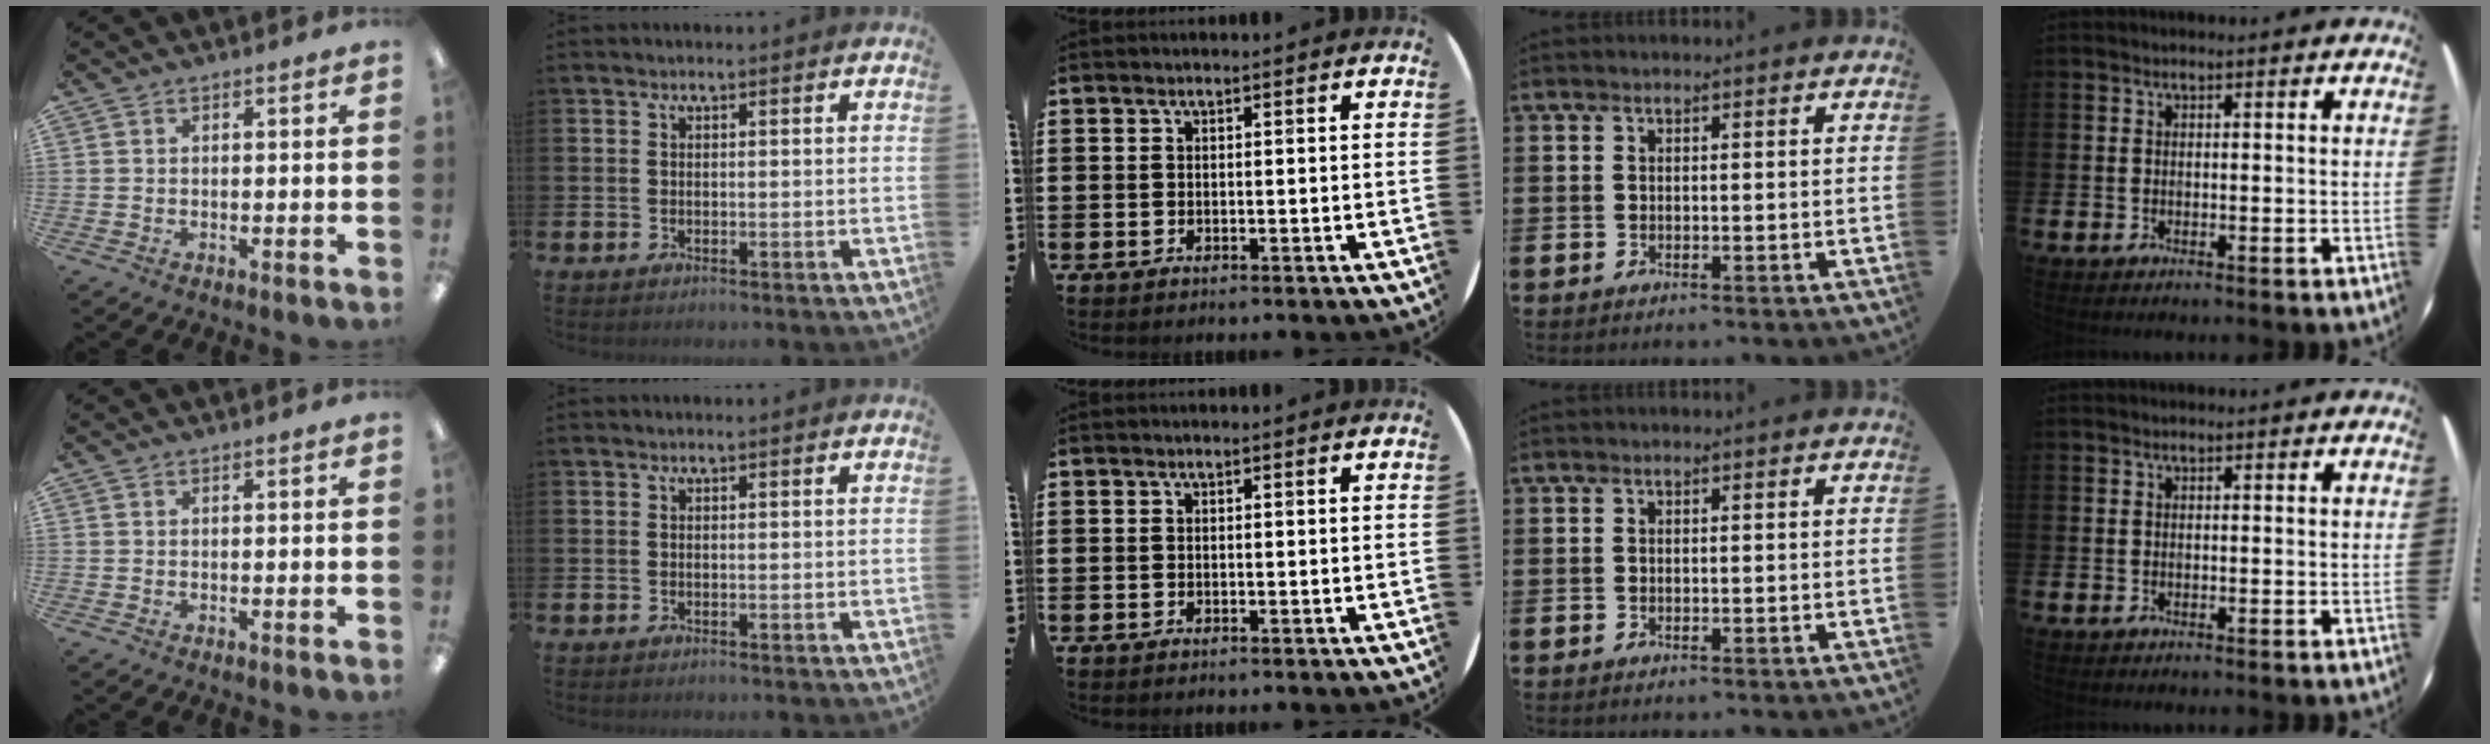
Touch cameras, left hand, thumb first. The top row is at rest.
{}